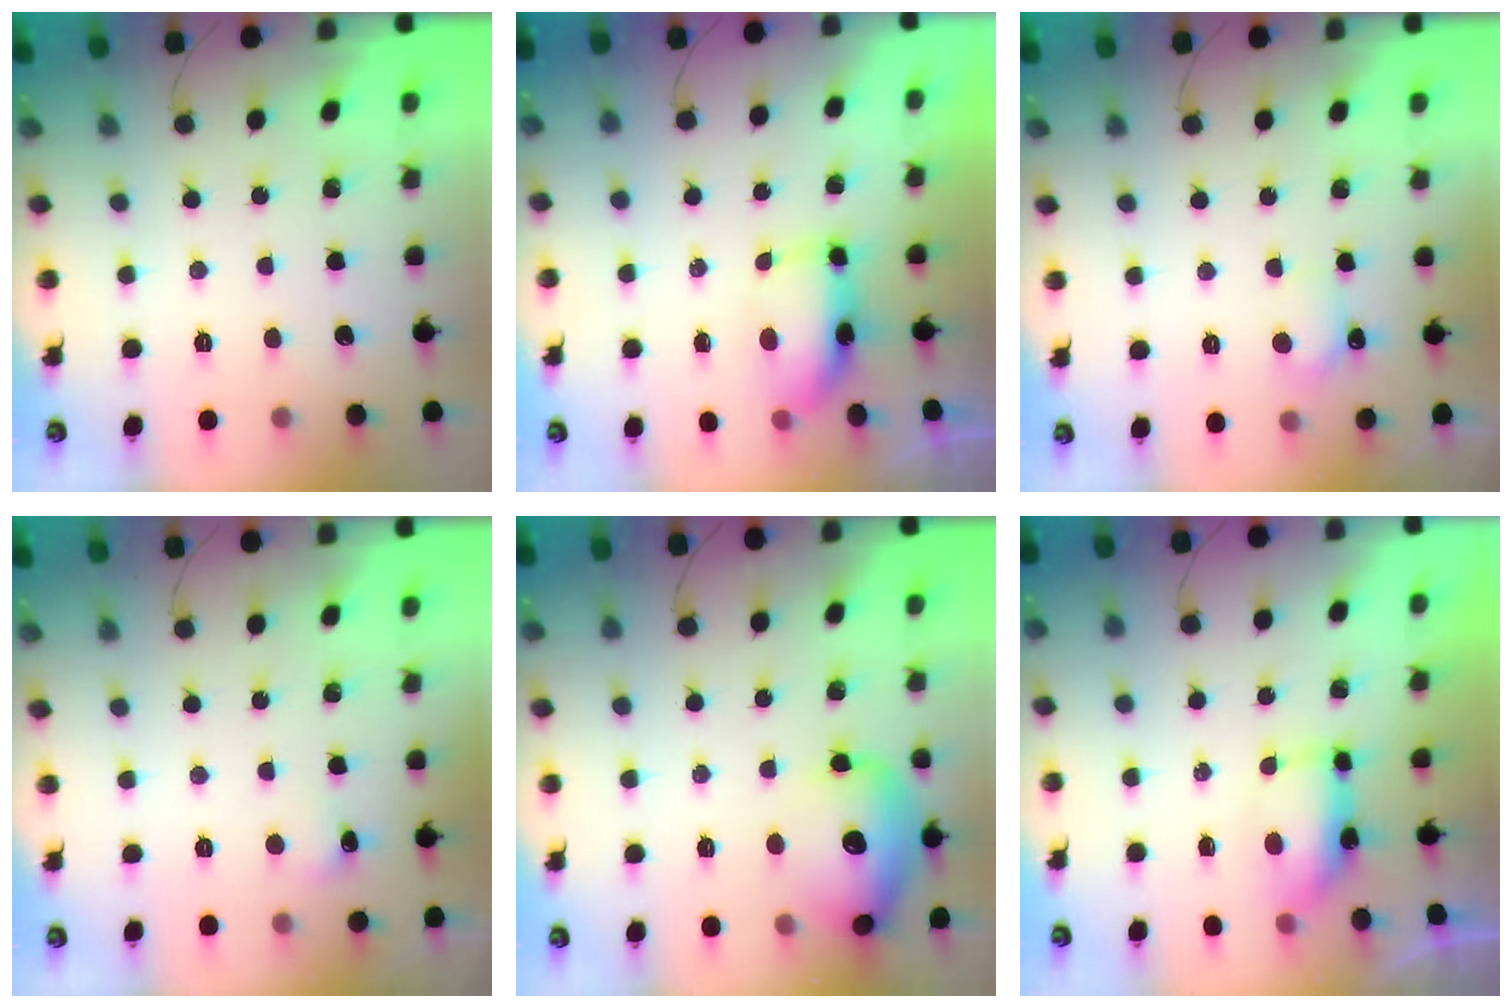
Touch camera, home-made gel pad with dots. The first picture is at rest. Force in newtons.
{"total": 12.8, "press": 8.6, "slide": 9.5}
{"total": 5.5, "press": 5.2, "slide": 1.5}
{"total": 4.3, "press": 4.0, "slide": 1.4}
{"total": 15.4, "press": 15.3, "slide": 2.4}
{"total": 11.7, "press": 8.5, "slide": 8.1}